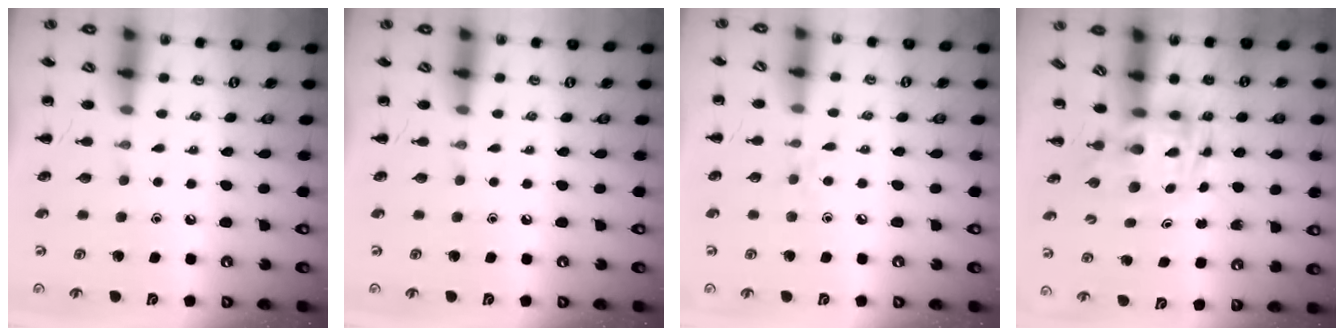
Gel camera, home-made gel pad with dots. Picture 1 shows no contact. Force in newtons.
{"total": 0.0}
{"total": 4.1, "press": 3.8, "slide": 1.5}
{"total": 3.6, "press": 3.5, "slide": 0.6}